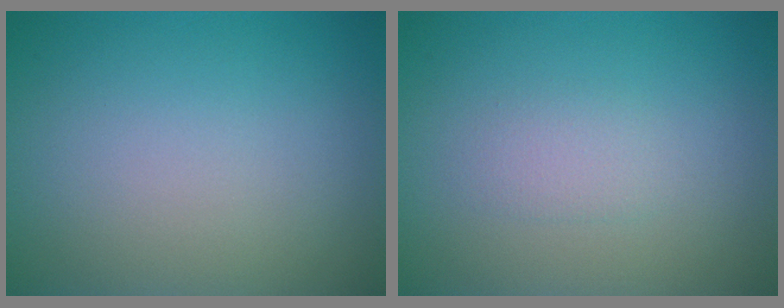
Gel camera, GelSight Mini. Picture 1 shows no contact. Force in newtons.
{"total": 1.2, "press": 1.2, "slide": 0.3}